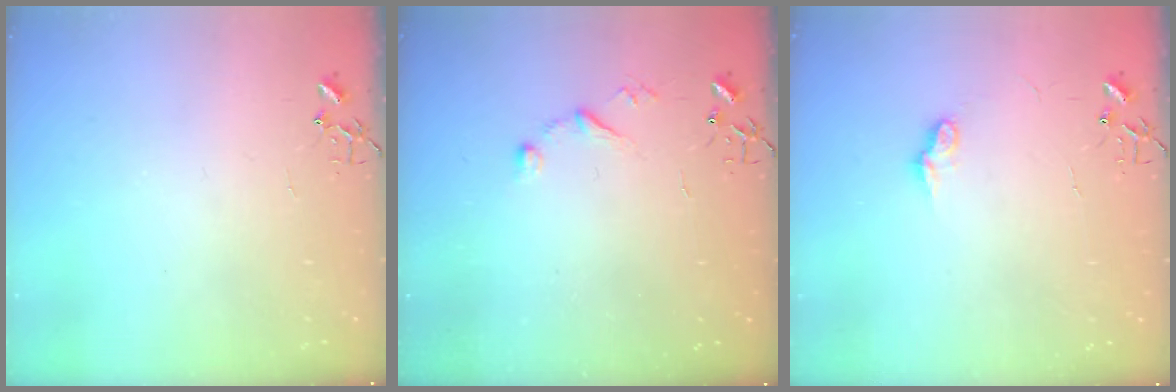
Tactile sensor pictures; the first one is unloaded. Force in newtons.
{"total": 6.6, "press": 6.6, "slide": 0.5}
{"total": 6.9, "press": 6.9, "slide": 0.2}